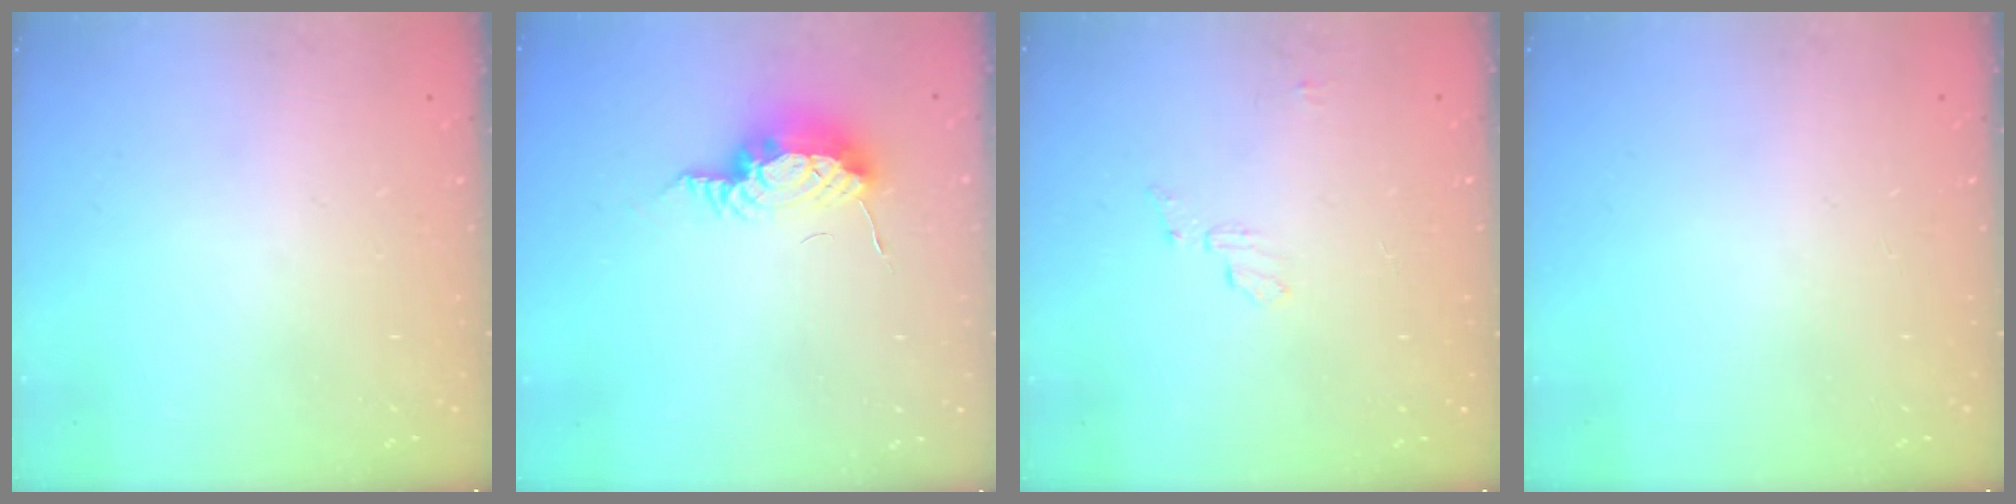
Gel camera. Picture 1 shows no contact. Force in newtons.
{"total": 8.3, "press": 8.2, "slide": 1.5}
{"total": 4.6, "press": 4.6, "slide": 0.4}
{"total": 0.0}